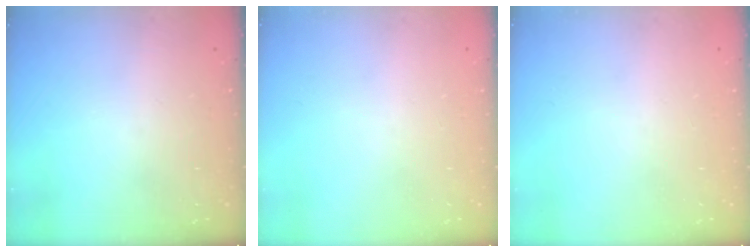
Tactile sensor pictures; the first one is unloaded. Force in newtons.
{"total": 0.0}
{"total": 0.0}